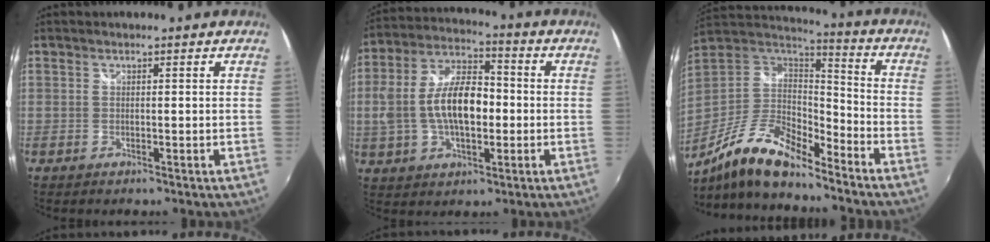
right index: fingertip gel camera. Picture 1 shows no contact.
{"total": 14.2, "force": [-1.4, 7.0, 12.2], "torque": [-0.238, 0.011, -0.024]}
{"total": 17.4, "force": [-12.5, 4.9, 11.0], "torque": [-0.225, -0.022, -0.237]}